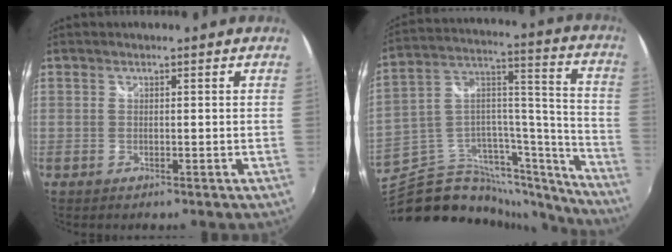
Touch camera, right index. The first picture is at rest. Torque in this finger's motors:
{"motor_torque": [-1.11, -1.03, -0.46, -0.21]}